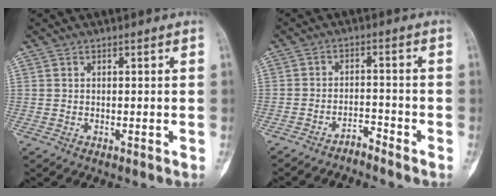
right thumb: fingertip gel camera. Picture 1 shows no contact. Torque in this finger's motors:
{"motor_torque": [0.72, 0.21, 1.12, -1.65, 0.05]}